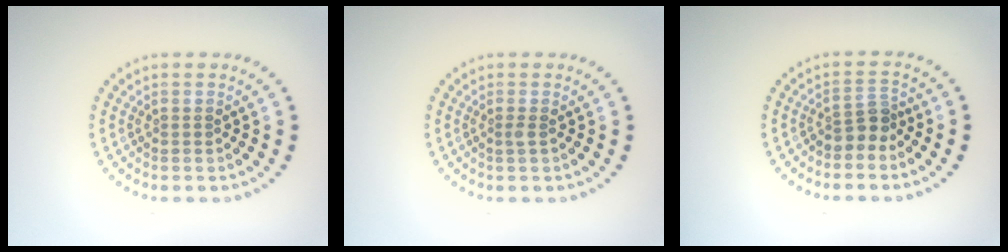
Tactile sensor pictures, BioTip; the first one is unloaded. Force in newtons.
{"total": 0.6, "press": 0.3, "slide": 0.4}
{"total": 2.3, "press": 1.8, "slide": 1.5}